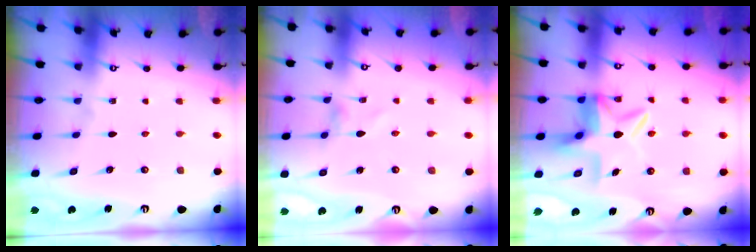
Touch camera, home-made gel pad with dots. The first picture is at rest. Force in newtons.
{"total": 0.0}
{"total": 8.2, "press": 7.8, "slide": 2.4}